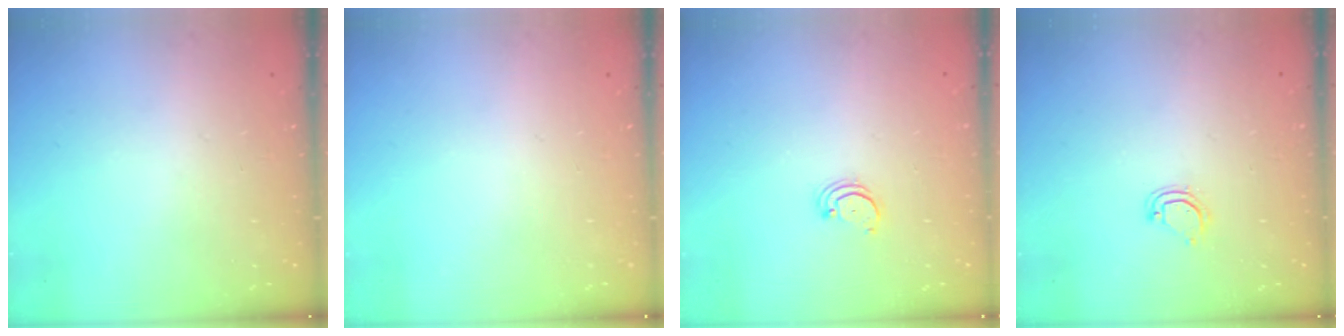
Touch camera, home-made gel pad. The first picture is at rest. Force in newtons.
{"total": 0.0}
{"total": 2.2, "press": 2.2, "slide": 0.2}
{"total": 4.7, "press": 4.7, "slide": 0.2}